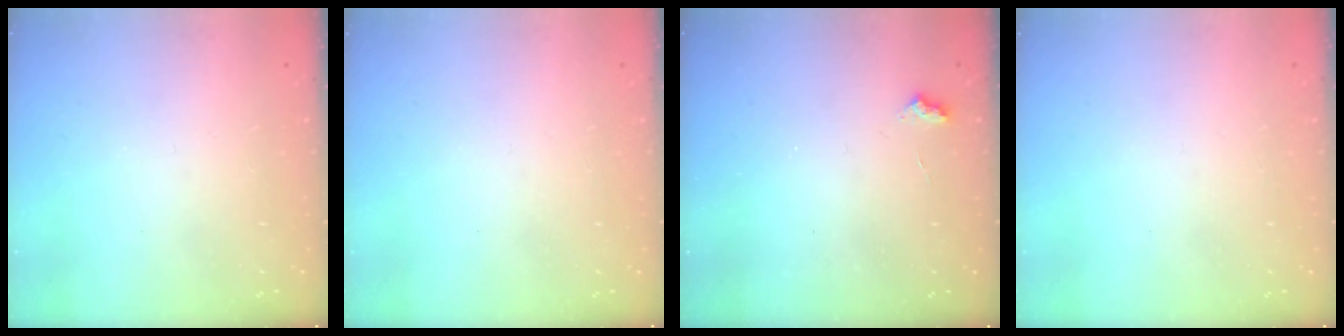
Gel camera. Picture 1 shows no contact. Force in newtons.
{"total": 0.0}
{"total": 3.0, "press": 2.9, "slide": 0.5}
{"total": 0.0}